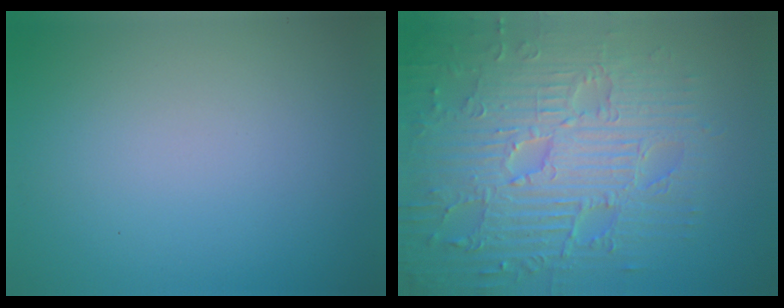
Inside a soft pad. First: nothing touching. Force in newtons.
{"total": 9.4, "press": 6.8, "slide": 6.4}